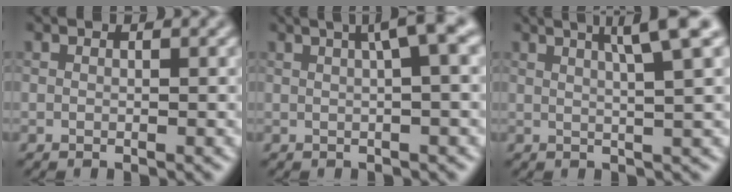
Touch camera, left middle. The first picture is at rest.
{"total": 4.5, "force": [1.4, 0.9, 4.2], "torque": [-0.052, 0.020, 0.019]}
{"total": 5.0, "force": [2.3, 0.7, 4.4], "torque": [-0.055, 0.014, 0.033]}